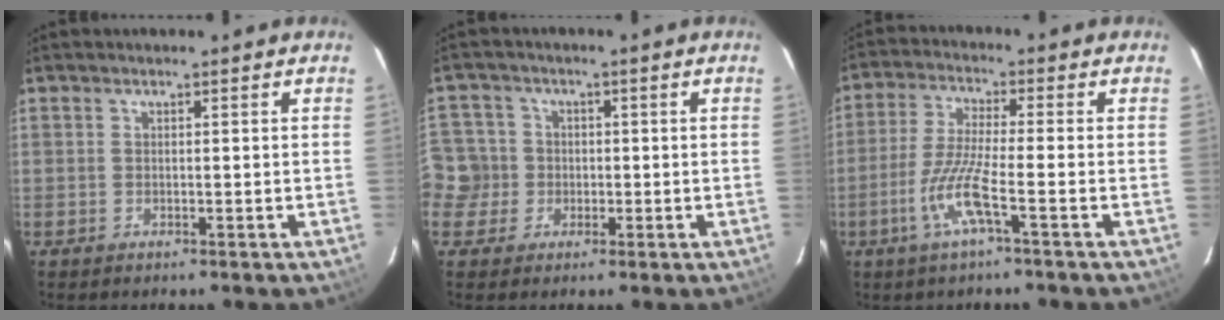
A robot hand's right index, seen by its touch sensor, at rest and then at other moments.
{"total": 6.2, "force": [-0.8, 6.1, 1.0], "torque": [-0.021, 0.009, -0.024]}
{"total": 8.1, "force": [-3.6, -0.2, 7.3], "torque": [-0.161, -0.005, -0.071]}